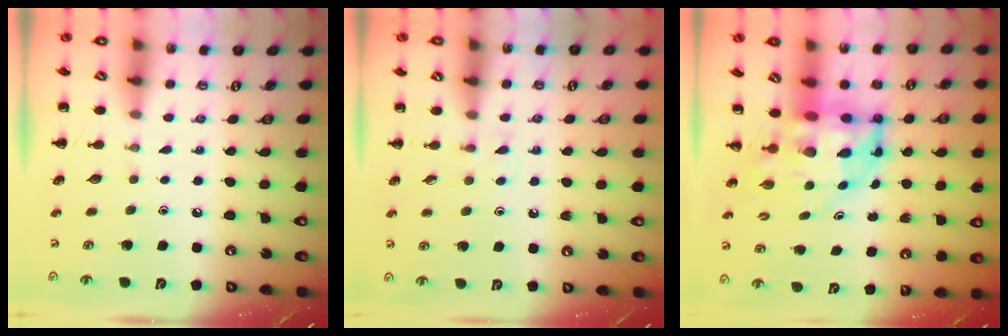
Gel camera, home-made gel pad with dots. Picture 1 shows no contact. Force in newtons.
{"total": 3.1, "press": 2.8, "slide": 1.3}
{"total": 8.2, "press": 7.9, "slide": 2.1}